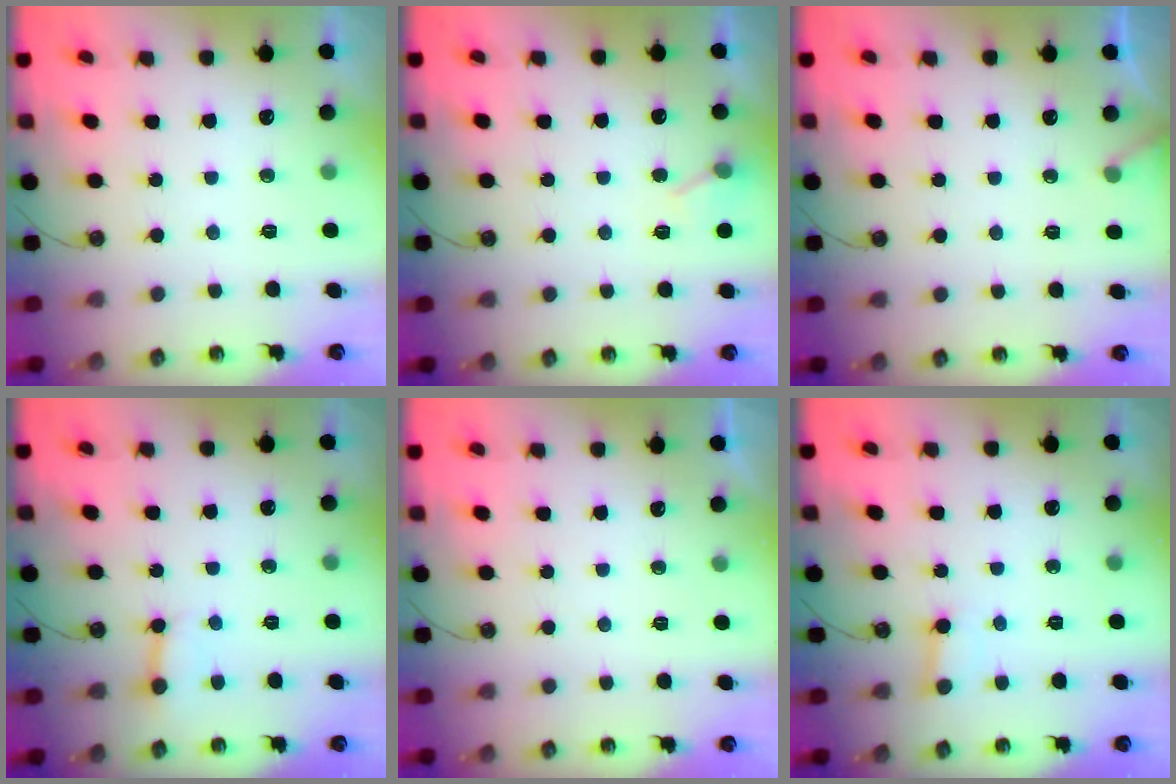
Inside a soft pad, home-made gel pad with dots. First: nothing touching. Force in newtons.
{"total": 5.8, "press": 5.8, "slide": 0.8}
{"total": 4.1, "press": 4.1, "slide": 0.3}
{"total": 3.9, "press": 3.9, "slide": 0.3}
{"total": 0.0}
{"total": 2.9, "press": 2.9, "slide": 0.2}